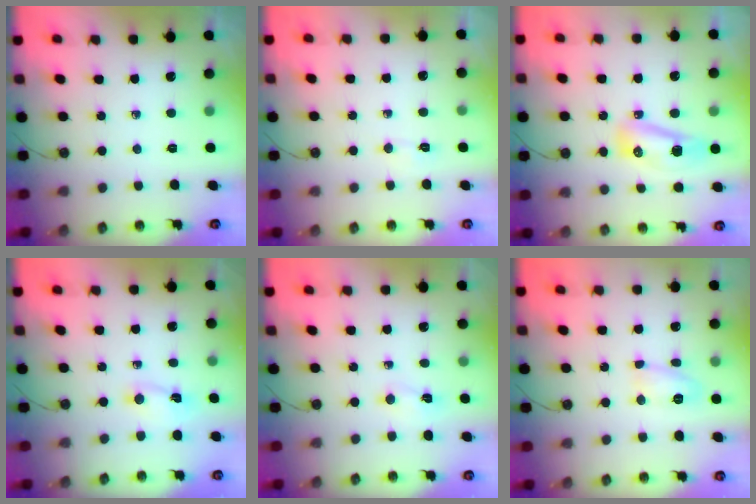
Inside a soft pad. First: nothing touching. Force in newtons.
{"total": 2.8, "press": 2.8, "slide": 0.4}
{"total": 8.6, "press": 8.4, "slide": 1.9}
{"total": 1.4, "press": 1.4, "slide": 0.3}
{"total": 2.2, "press": 2.1, "slide": 0.7}
{"total": 8.3, "press": 7.0, "slide": 4.4}